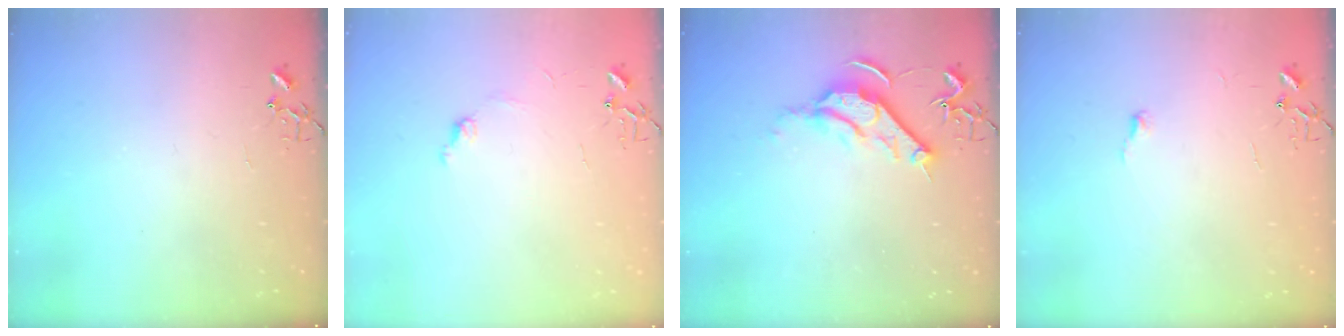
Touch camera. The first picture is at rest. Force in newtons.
{"total": 5.2, "press": 5.1, "slide": 0.7}
{"total": 10.8, "press": 10.7, "slide": 1.1}
{"total": 3.1, "press": 3.0, "slide": 0.4}